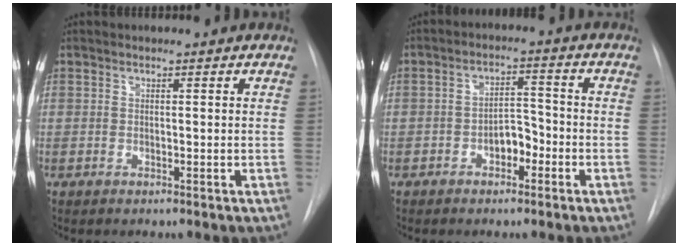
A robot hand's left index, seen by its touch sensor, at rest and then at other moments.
{"total": 4.4, "force": [-2.5, 2.3, 2.8], "torque": [-0.044, 0.011, -0.040]}